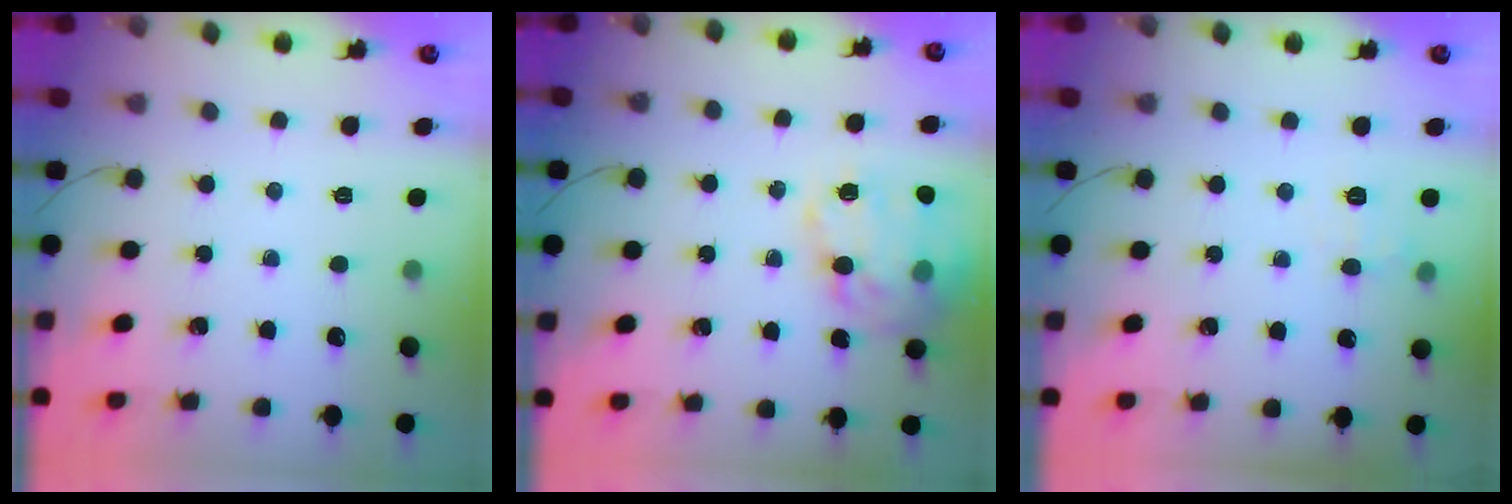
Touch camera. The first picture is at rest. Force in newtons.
{"total": 19.7, "press": 19.6, "slide": 2.1}
{"total": 7.5, "press": 7.3, "slide": 1.4}